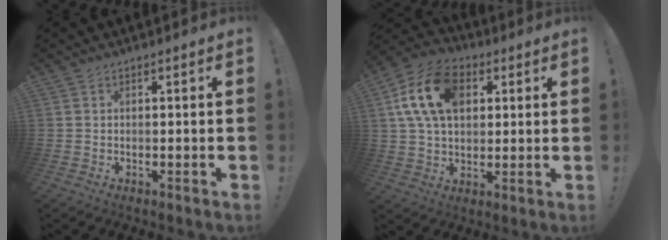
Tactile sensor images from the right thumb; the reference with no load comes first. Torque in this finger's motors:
{"motor_torque": [1.13, 2.92, 0.22, 0.15, 0.42]}